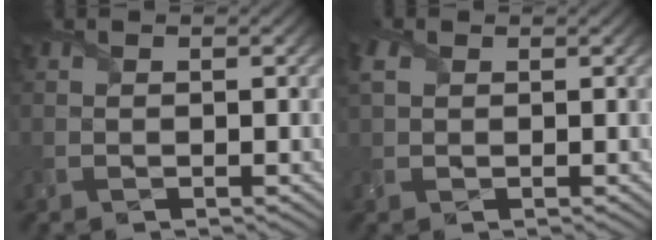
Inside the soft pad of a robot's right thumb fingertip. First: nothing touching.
{"total": 2.4, "force": [1.3, 1.6, 1.3], "torque": [-0.038, 0.010, 0.023]}